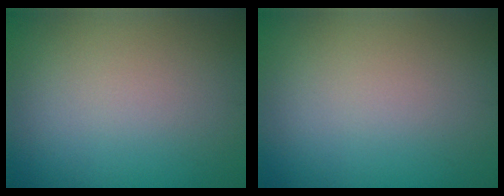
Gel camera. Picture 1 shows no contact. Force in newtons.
{"total": 0.0}